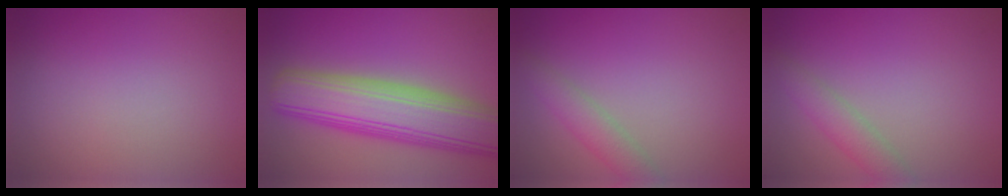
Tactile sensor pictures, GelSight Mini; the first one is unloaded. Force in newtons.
{"total": 10.0, "press": 10.0, "slide": 0.8}
{"total": 2.4, "press": 2.4, "slide": 0.1}
{"total": 2.4, "press": 2.4, "slide": 0.1}